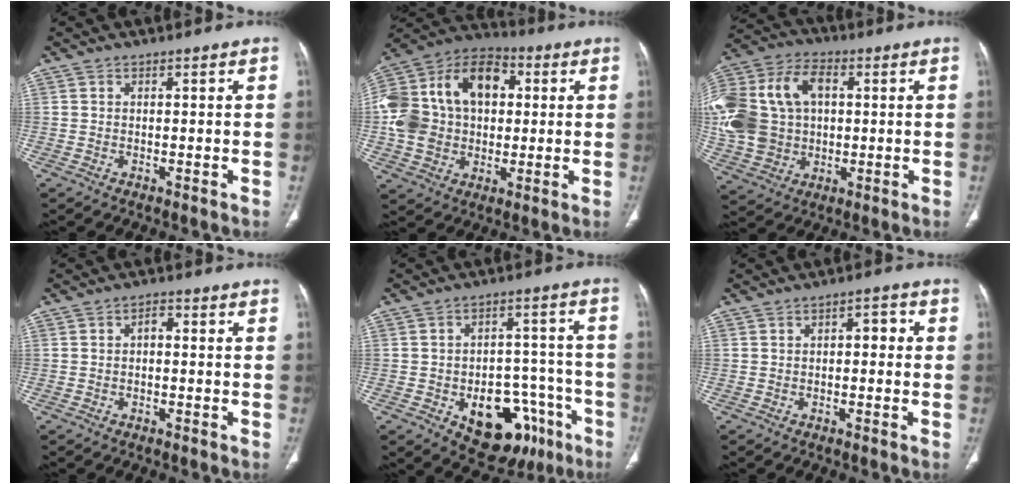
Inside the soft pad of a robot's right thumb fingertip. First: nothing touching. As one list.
[{"total": 22.6, "force": [2.2, 16.2, 15.5], "torque": [-0.292, 0.032, 0.041]}, {"total": 25.6, "force": [3.3, 19.0, 16.8], "torque": [-0.392, 0.042, 0.074]}, {"total": 1.9, "force": [-0.2, 1.2, 1.5], "torque": [-0.019, 0.008, -0.008]}, {"total": 17.3, "force": [-7.8, 10.5, 11.2], "torque": [-0.107, 0.051, -0.096]}, {"total": 3.4, "force": [0.1, 1.9, 2.8], "torque": [-0.023, 0.014, -0.007]}]